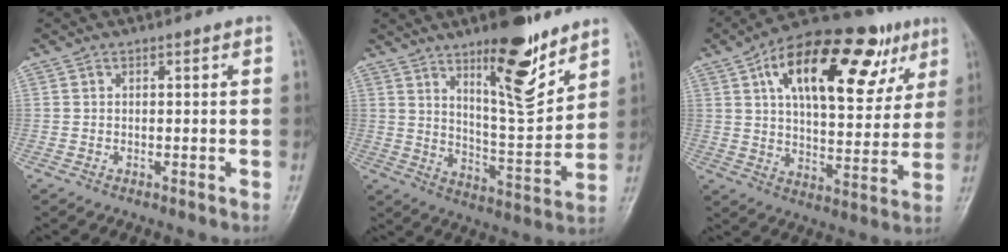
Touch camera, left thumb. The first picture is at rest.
{"total": 15.0, "force": [9.6, 4.2, 10.7], "torque": [-0.135, -0.074, 0.159]}
{"total": 25.3, "force": [11.1, 11.9, 19.4], "torque": [-0.256, 0.004, 0.171]}